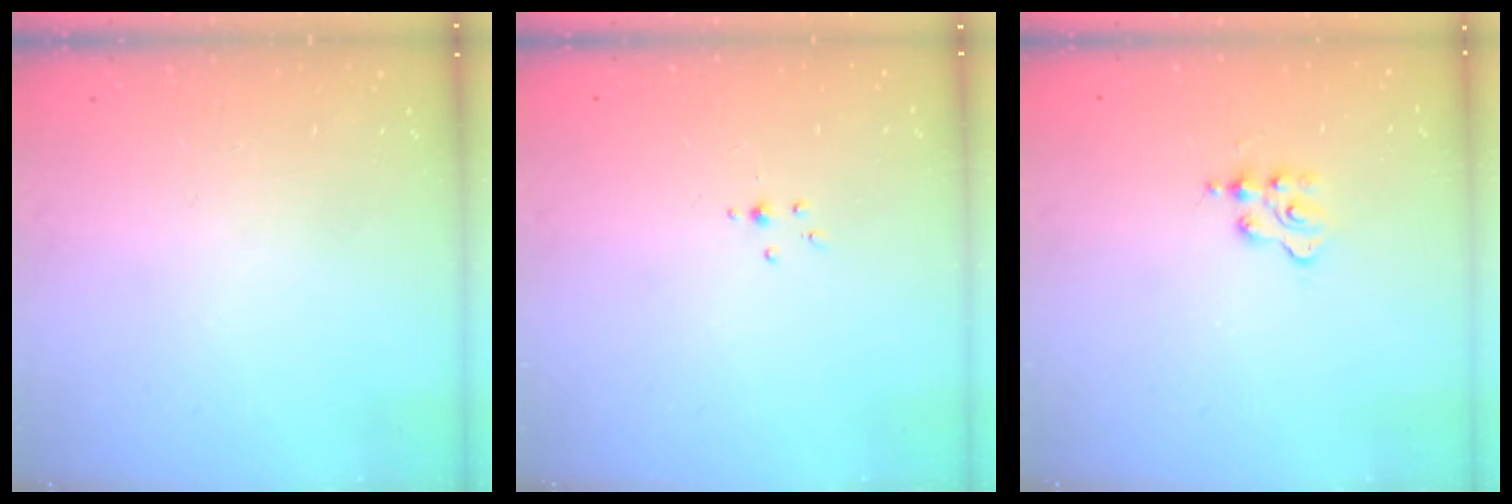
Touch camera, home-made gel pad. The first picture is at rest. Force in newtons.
{"total": 2.3, "press": 1.9, "slide": 1.3}
{"total": 2.3, "press": 2.3, "slide": 0.3}